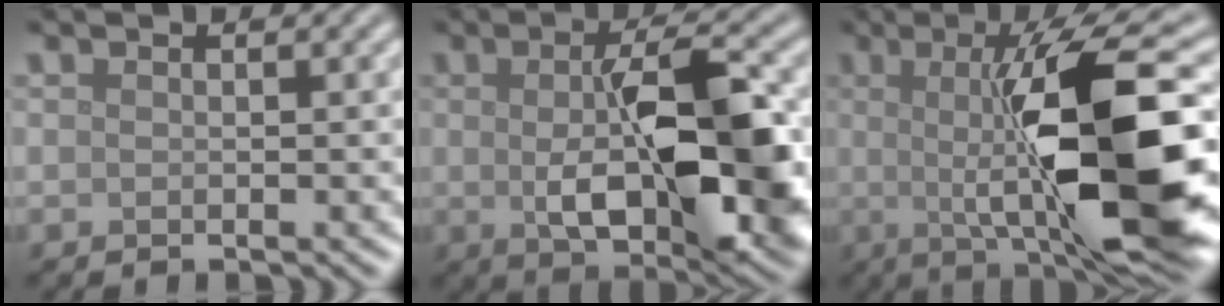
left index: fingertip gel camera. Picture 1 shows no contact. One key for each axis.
{"total": 11.3, "fx": -0.2, "fy": 4.5, "fz": 10.4, "tx": -0.167, "ty": -0.008, "tz": 0.002}
{"total": 13.7, "fx": 0.3, "fy": 3.3, "fz": 13.3, "tx": -0.183, "ty": -0.006, "tz": 0.002}